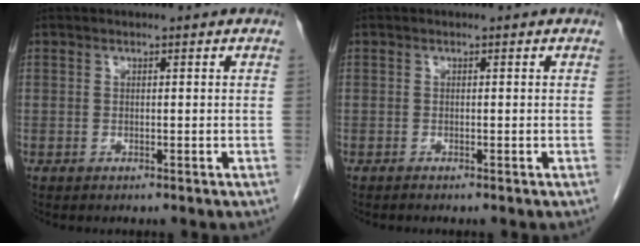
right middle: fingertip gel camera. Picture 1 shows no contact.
{"total": 0.0}